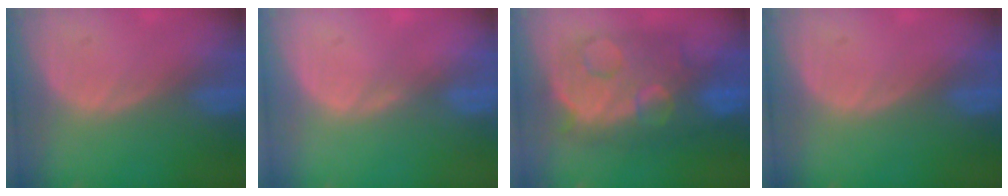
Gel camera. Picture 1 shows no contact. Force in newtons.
{"total": 0.7, "press": 0.7, "slide": 0.2}
{"total": 11.7, "press": 11.6, "slide": 1.1}
{"total": 0.0}